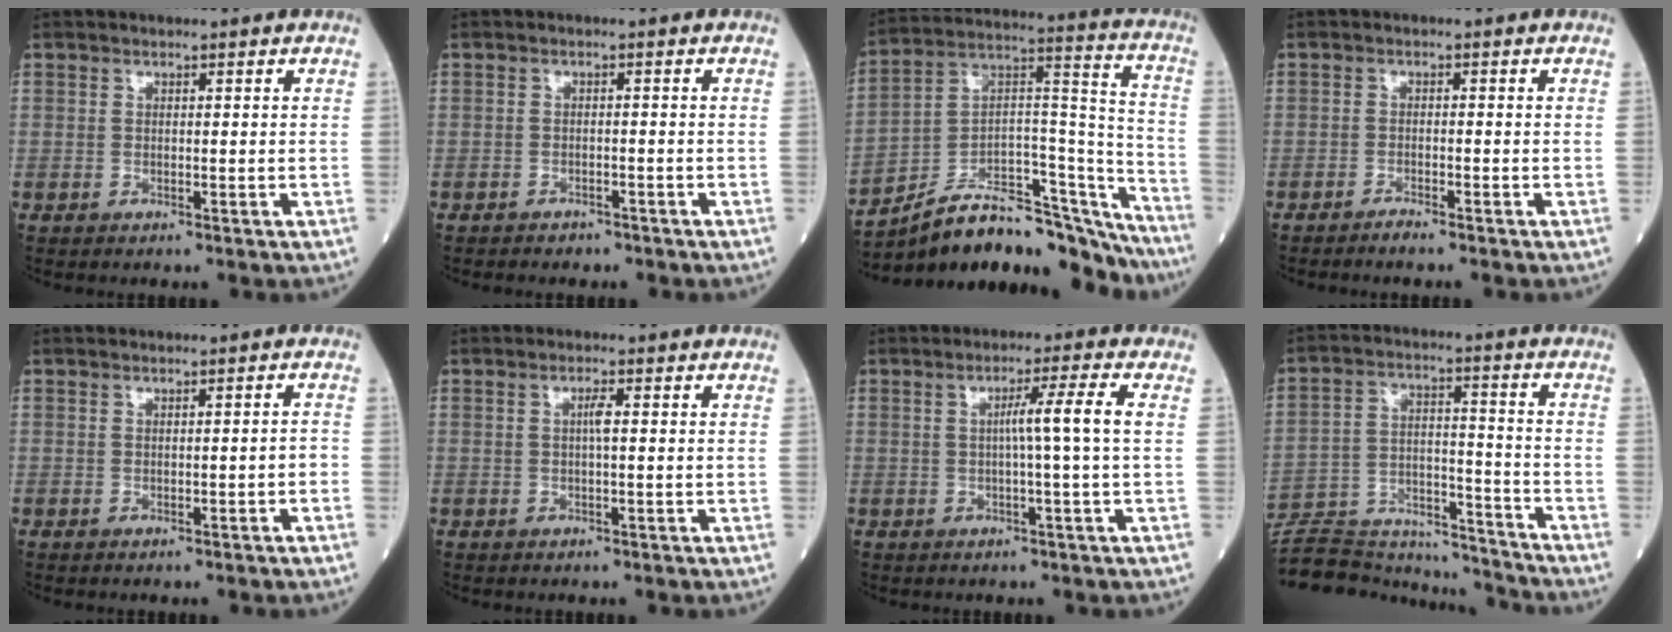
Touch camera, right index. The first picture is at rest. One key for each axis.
{"total": 3.0, "fx": -2.6, "fy": 1.4, "fz": 0.6, "tx": -0.019, "ty": 0.003, "tz": -0.029}
{"total": 25.2, "fx": -21.7, "fy": 6.5, "fz": 11.2, "tx": -0.130, "ty": 0.045, "tz": -0.328}
{"total": 1.6, "fx": -1.4, "fy": -0.1, "fz": 0.6, "tx": -0.015, "ty": -0.001, "tz": -0.027}
{"total": 1.0, "fx": -0.6, "fy": 0.2, "fz": 0.9, "tx": -0.008, "ty": 0.002, "tz": -0.006}
{"total": 1.6, "fx": 0.2, "fy": 0.1, "fz": 1.5, "tx": -0.029, "ty": 0.003, "tz": 0.001}
{"total": 4.9, "fx": 0.2, "fy": -1.4, "fz": 4.7, "tx": -0.079, "ty": 0.010, "tz": 0.005}
{"total": 18.7, "fx": -18.0, "fy": 3.3, "fz": 3.7, "tx": -0.087, "ty": 0.028, "tz": -0.278}